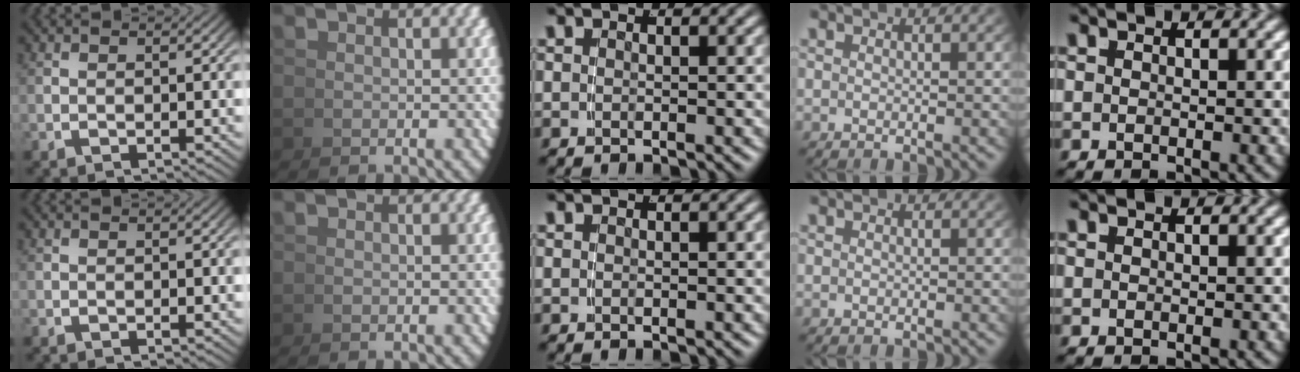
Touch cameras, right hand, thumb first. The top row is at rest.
{}